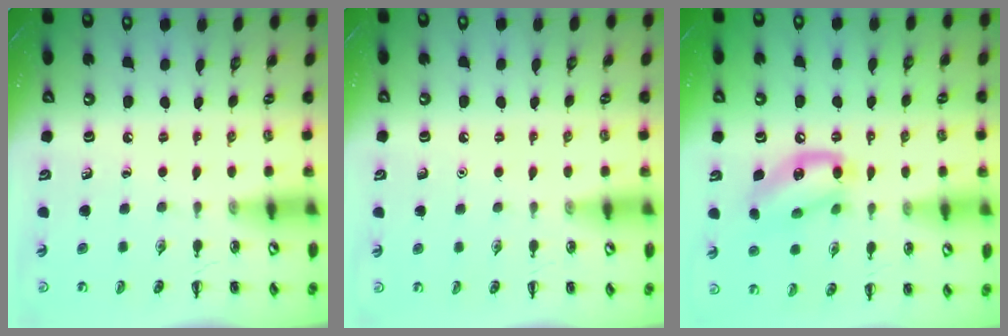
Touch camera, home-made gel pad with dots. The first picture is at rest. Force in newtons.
{"total": 1.6, "press": 1.6, "slide": 0.1}
{"total": 13.1, "press": 12.8, "slide": 2.7}